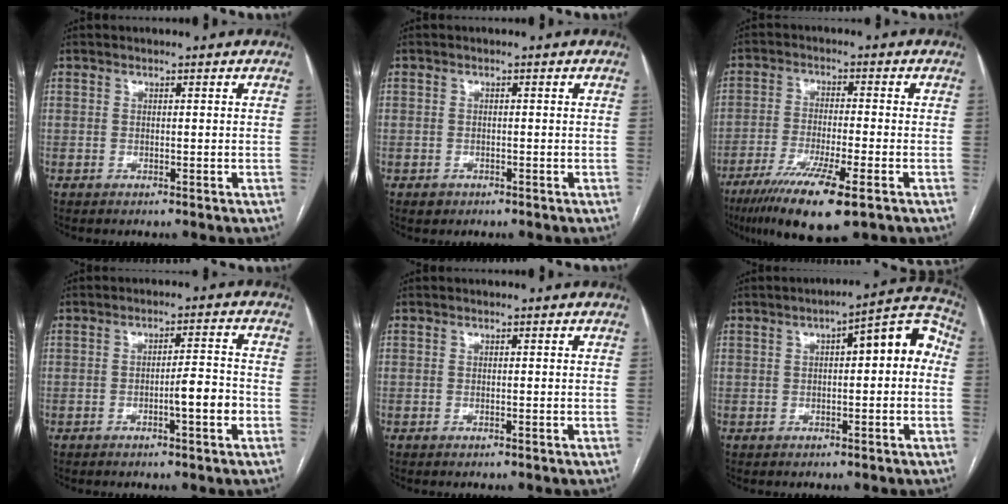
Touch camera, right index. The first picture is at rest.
{"total": 1.4, "force": [-0.8, 1.1, 0.2], "torque": [-0.002, 0.003, -0.010]}
{"total": 12.2, "force": [-7.2, 1.1, 9.8], "torque": [-0.172, -0.032, -0.119]}
{"total": 4.7, "force": [-1.8, 0.4, 4.4], "torque": [-0.063, 0.007, -0.025]}
{"total": 0.0}
{"total": 8.7, "force": [1.0, 2.4, 8.4], "torque": [-0.105, 0.040, 0.008]}